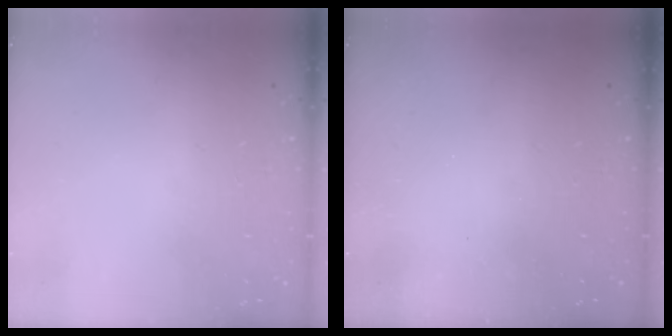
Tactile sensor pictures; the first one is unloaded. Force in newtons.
{"total": 2.4, "press": 2.3, "slide": 0.8}